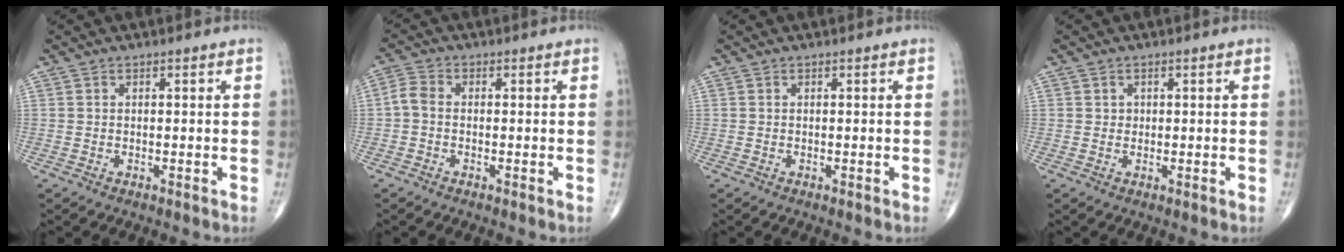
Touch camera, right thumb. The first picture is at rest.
{"total": 2.9, "force": [-0.6, 1.9, 2.1], "torque": [-0.046, 0.008, -0.022]}
{"total": 0.0}
{"total": 1.0, "force": [0.2, 0.9, 0.2], "torque": [0.004, 0.001, 0.003]}